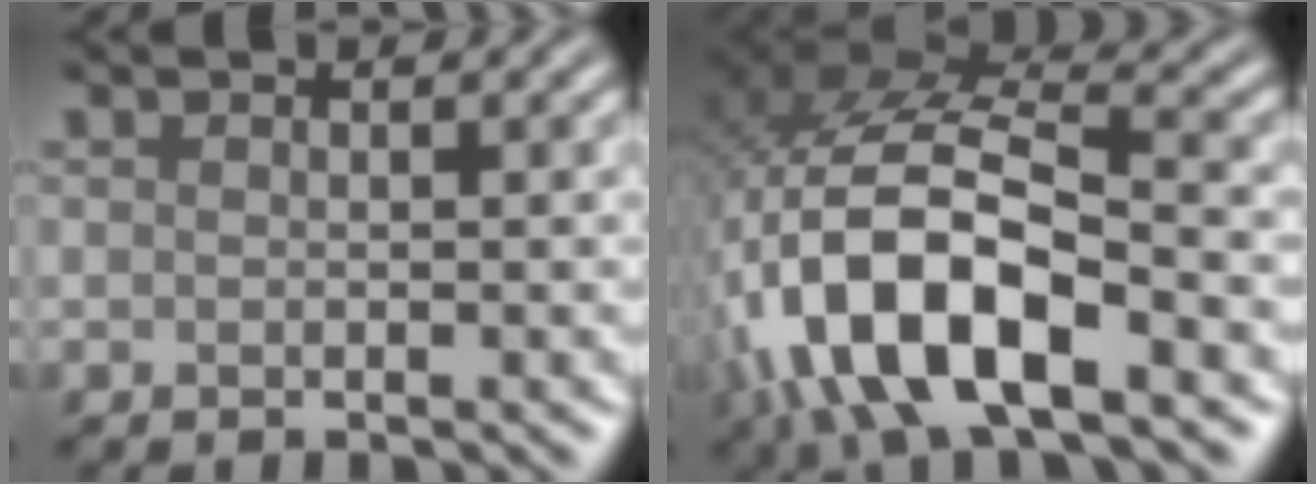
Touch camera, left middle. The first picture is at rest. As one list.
[{"total": 13.5, "force": [-4.8, 6.1, 11.0], "torque": [-0.234, -0.007, -0.090]}]